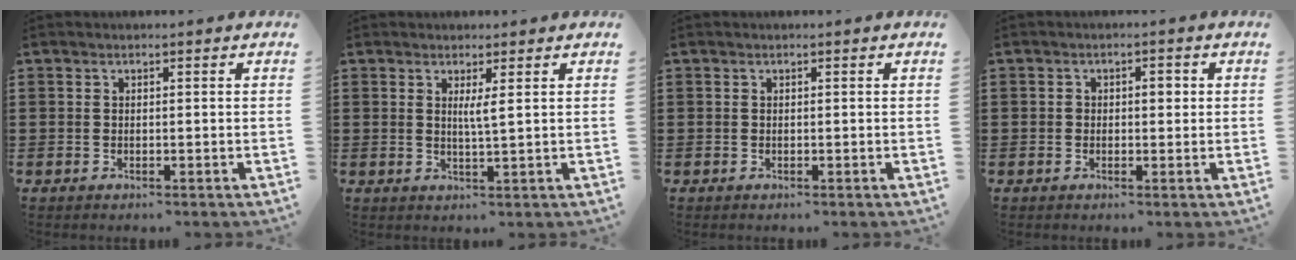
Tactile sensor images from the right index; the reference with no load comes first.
{"total": 2.2, "force": [0.7, -0.3, 2.0], "torque": [-0.041, -0.005, 0.010]}
{"total": 0.0}
{"total": 1.8, "force": [0.0, 1.1, 1.4], "torque": [-0.029, 0.008, -0.003]}